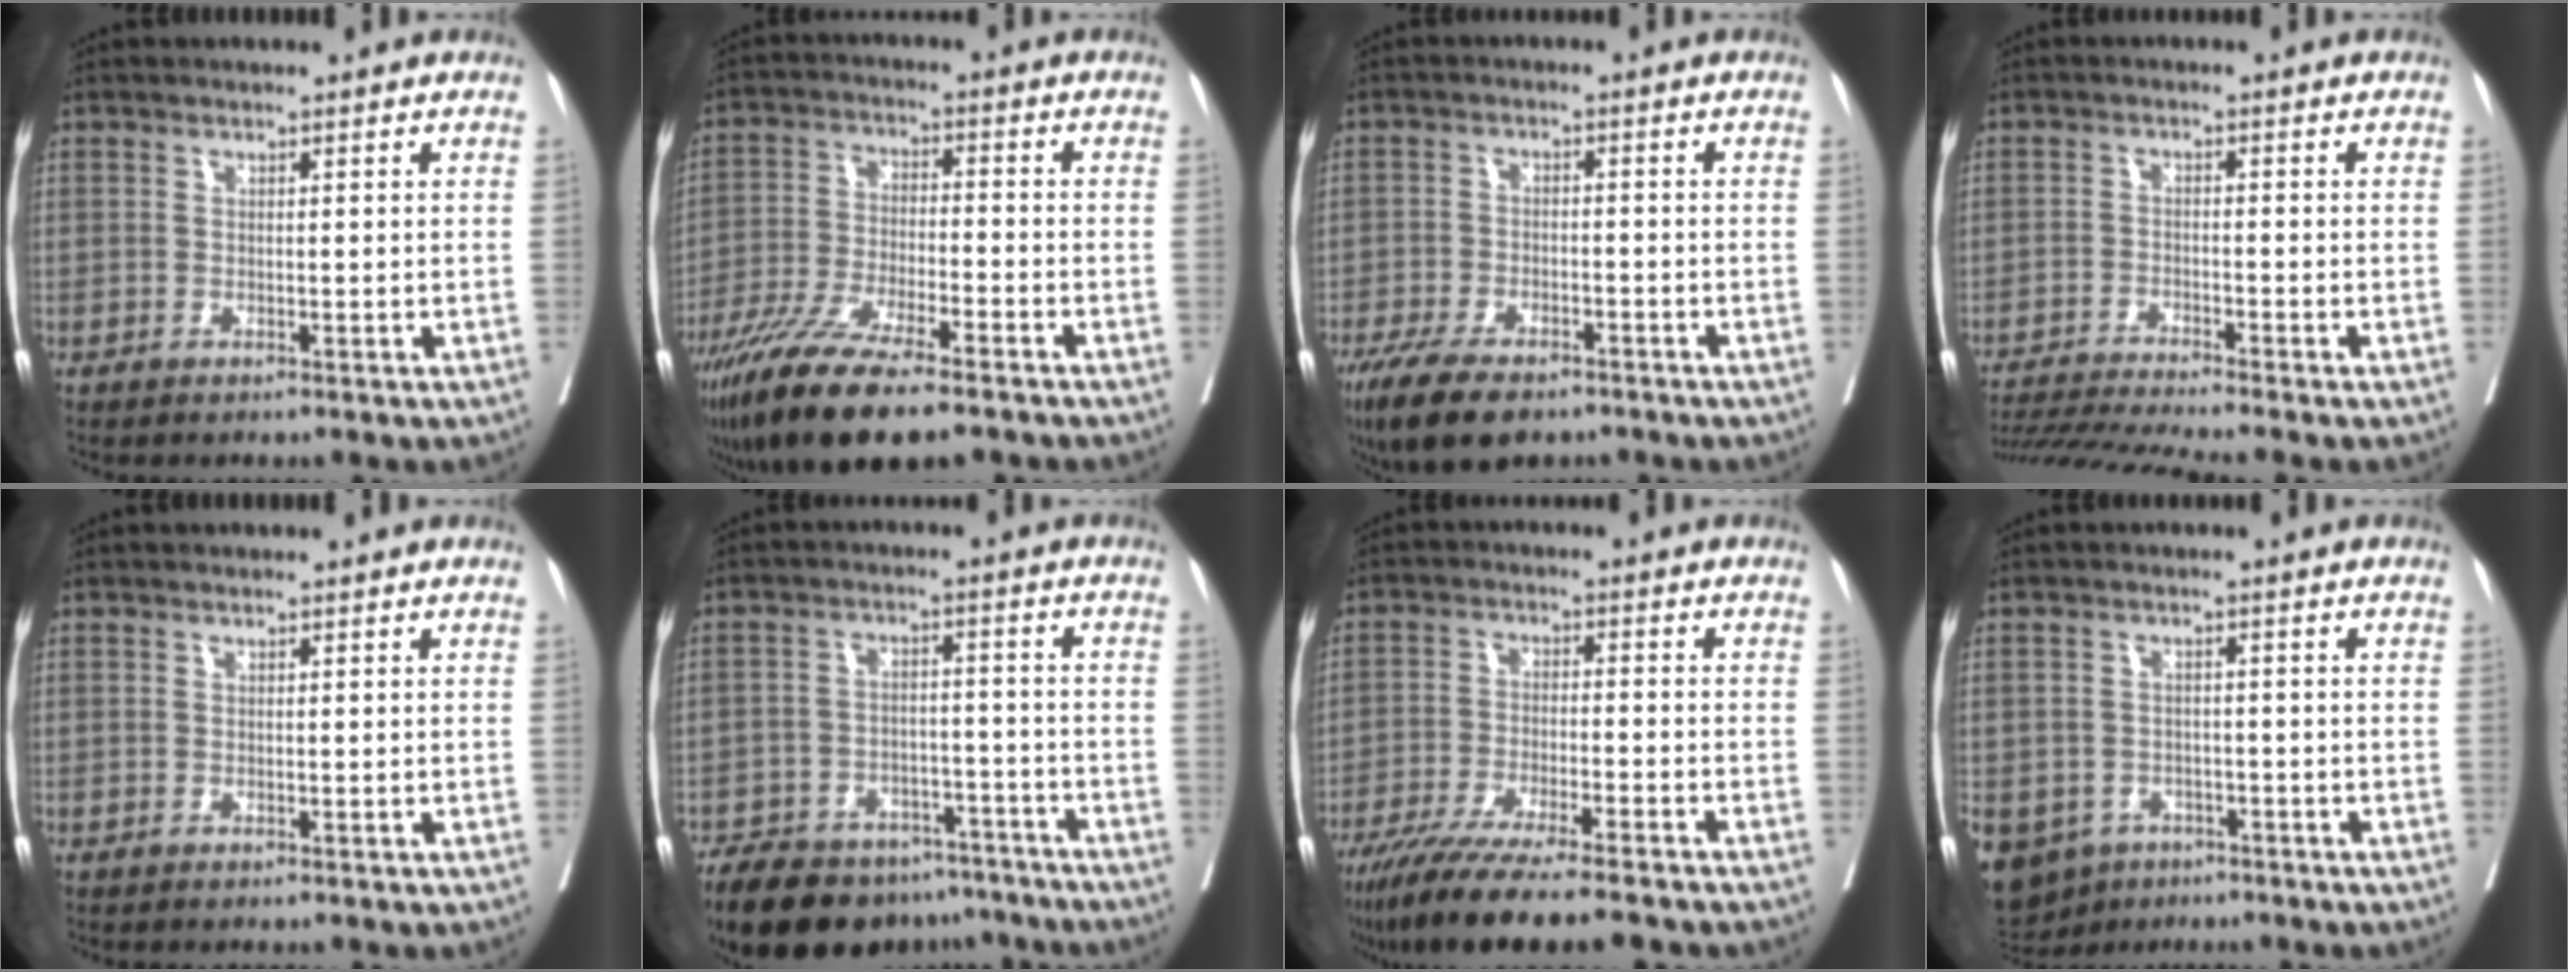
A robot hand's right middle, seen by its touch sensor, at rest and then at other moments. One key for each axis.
{"total": 14.7, "fx": -10.8, "fy": 2.5, "fz": 9.7, "tx": -0.193, "ty": -0.043, "tz": -0.188}
{"total": 10.1, "fx": -7.4, "fy": 3.7, "fz": 5.7, "tx": -0.102, "ty": -0.014, "tz": -0.120}
{"total": 8.1, "fx": -7.3, "fy": -2.3, "fz": 2.7, "tx": -0.042, "ty": -0.018, "tz": -0.126}
{"total": 0.0}
{"total": 15.5, "fx": -13.0, "fy": 6.6, "fz": 5.2, "tx": -0.097, "ty": 0.008, "tz": -0.183}
{"total": 13.8, "fx": -11.4, "fy": 0.8, "fz": 7.8, "tx": -0.131, "ty": -0.039, "tz": -0.183}
{"total": 11.1, "fx": -6.4, "fy": 8.4, "fz": 3.3, "tx": -0.099, "ty": -0.007, "tz": -0.085}